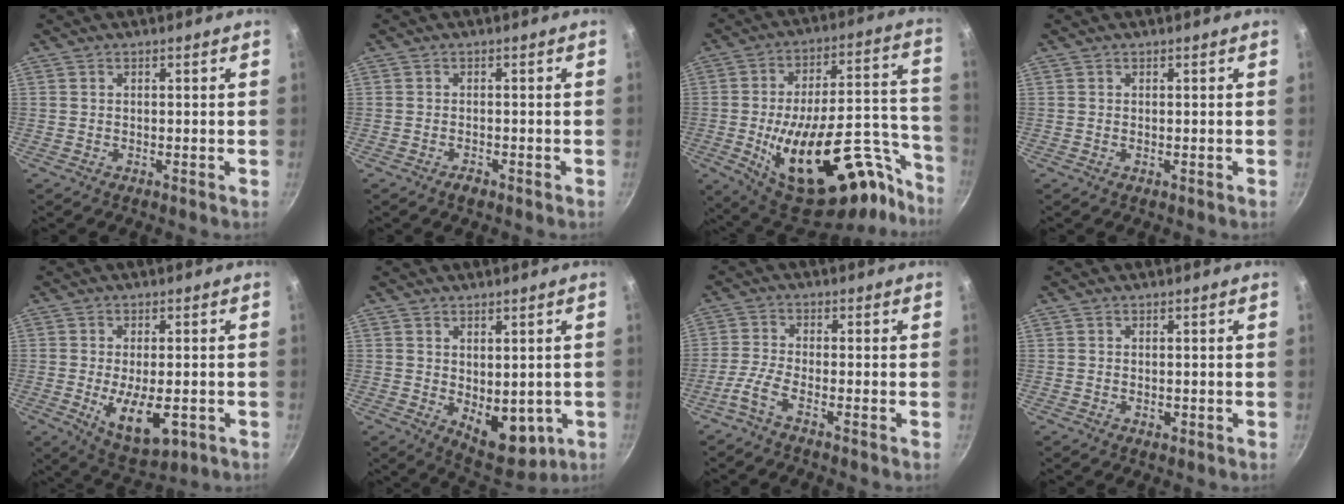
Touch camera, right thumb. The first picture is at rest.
{"total": 1.5, "force": [-1.1, 0.7, 0.8], "torque": [-0.015, 0.011, -0.016]}
{"total": 32.4, "force": [-14.8, 14.6, 24.9], "torque": [-0.299, 0.083, -0.210]}
{"total": 0.0}
{"total": 10.5, "force": [-2.7, 4.9, 8.9], "torque": [-0.123, -0.004, -0.028]}
{"total": 9.7, "force": [-0.9, 6.1, 7.5], "torque": [-0.073, -0.018, 0.007]}
{"total": 3.6, "force": [-2.5, 0.5, 2.6], "torque": [-0.078, 0.014, -0.061]}
{"total": 1.0, "force": [-0.2, 0.7, 0.7], "torque": [-0.009, 0.000, -0.003]}